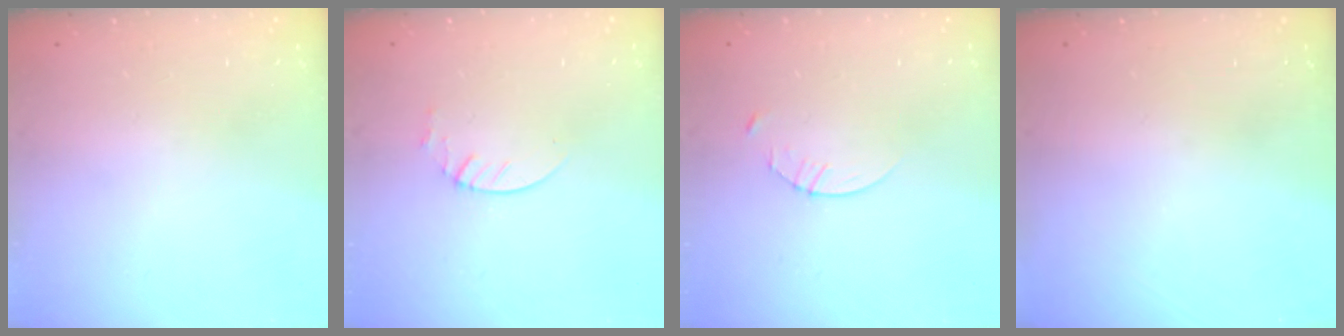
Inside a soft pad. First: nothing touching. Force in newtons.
{"total": 1.9, "press": 1.9, "slide": 0.2}
{"total": 2.9, "press": 2.9, "slide": 0.4}
{"total": 0.0}